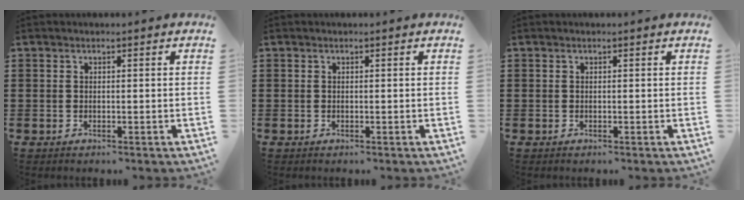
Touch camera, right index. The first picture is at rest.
{"total": 0.0}
{"total": 0.0}